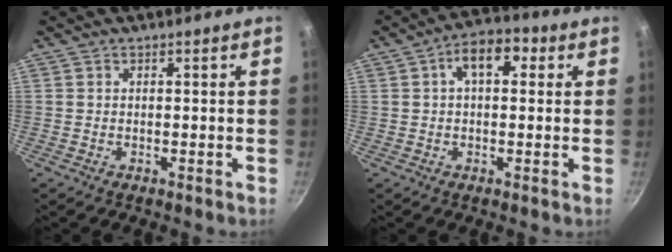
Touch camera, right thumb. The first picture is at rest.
{"total": 7.9, "force": [2.2, 4.6, 6.1], "torque": [-0.070, 0.015, 0.022]}